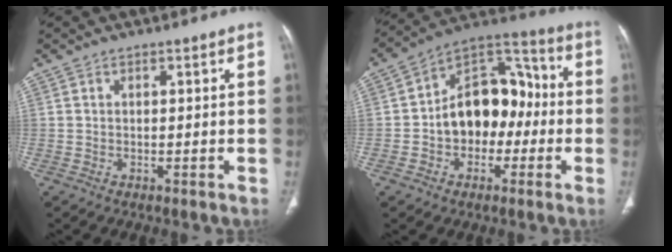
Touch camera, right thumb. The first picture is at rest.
{"total": 15.7, "force": [-1.8, 11.0, 11.1], "torque": [-0.129, 0.051, -0.037]}